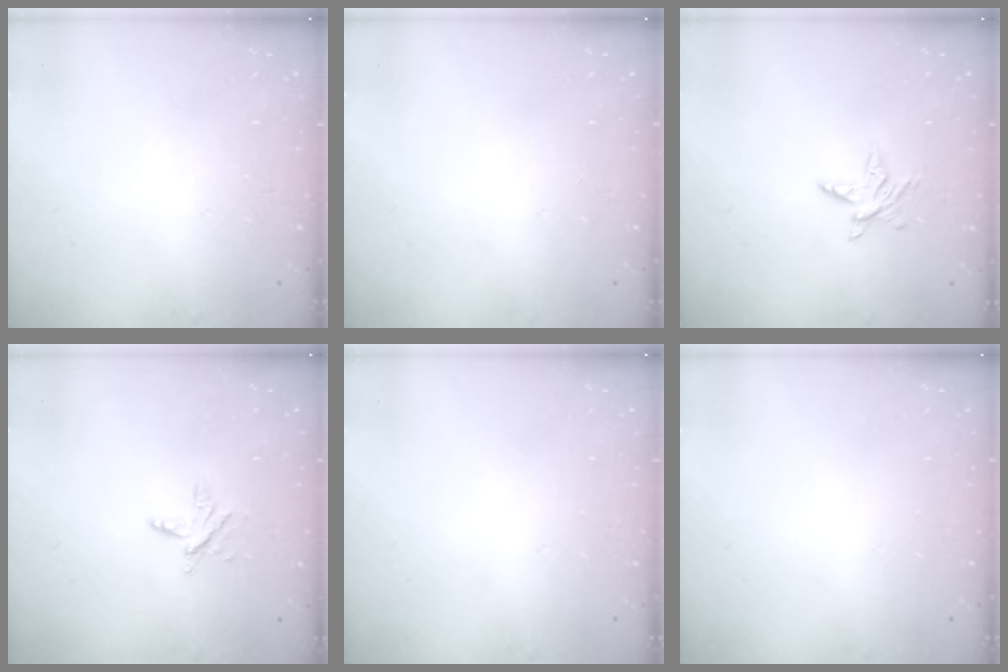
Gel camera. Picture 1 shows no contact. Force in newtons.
{"total": 0.0}
{"total": 4.9, "press": 4.9, "slide": 0.5}
{"total": 3.5, "press": 3.5, "slide": 0.4}
{"total": 0.0}
{"total": 0.0}